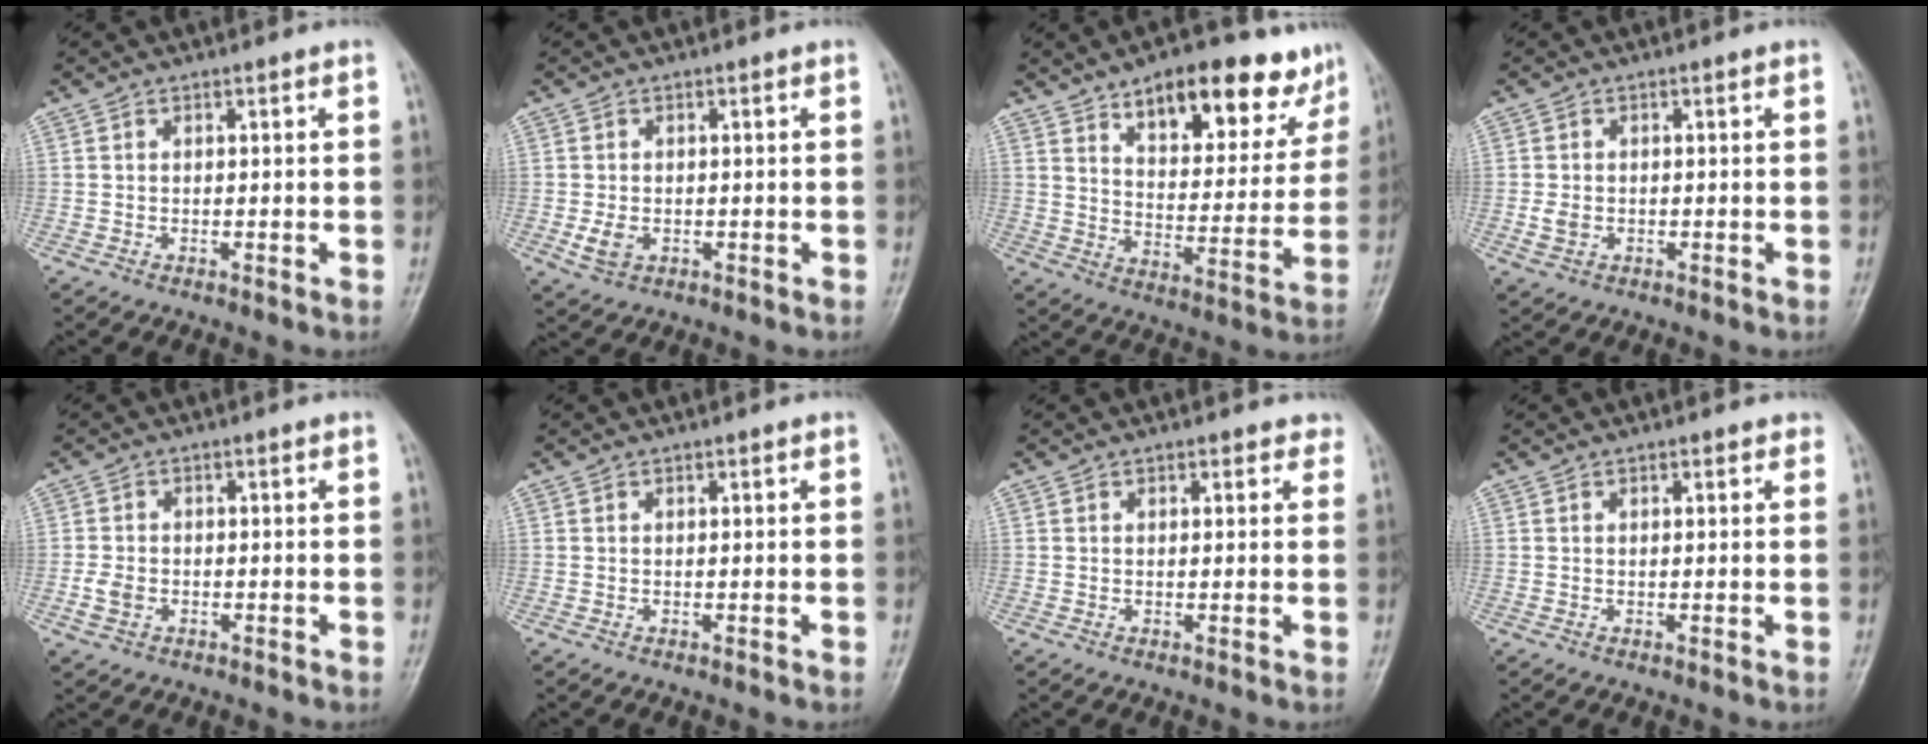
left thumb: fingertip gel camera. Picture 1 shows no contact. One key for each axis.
{"total": 3.3, "fx": -0.8, "fy": 2.3, "fz": 2.1, "tx": -0.041, "ty": -0.002, "tz": -0.010}
{"total": 18.6, "fx": 12.0, "fy": 8.2, "fz": 11.7, "tx": -0.105, "ty": -0.051, "tz": 0.177}
{"total": 2.6, "fx": -0.6, "fy": 2.0, "fz": 1.6, "tx": -0.031, "ty": -0.001, "tz": -0.009}
{"total": 3.2, "fx": -1.1, "fy": 2.4, "fz": 1.9, "tx": -0.038, "ty": 0.002, "tz": -0.019}
{"total": 0.0}
{"total": 2.2, "fx": 1.5, "fy": 1.3, "fz": 1.0, "tx": 0.011, "ty": -0.003, "tz": 0.011}
{"total": 1.2, "fx": 0.7, "fy": 0.6, "fz": 0.7, "tx": -0.004, "ty": -0.001, "tz": 0.005}